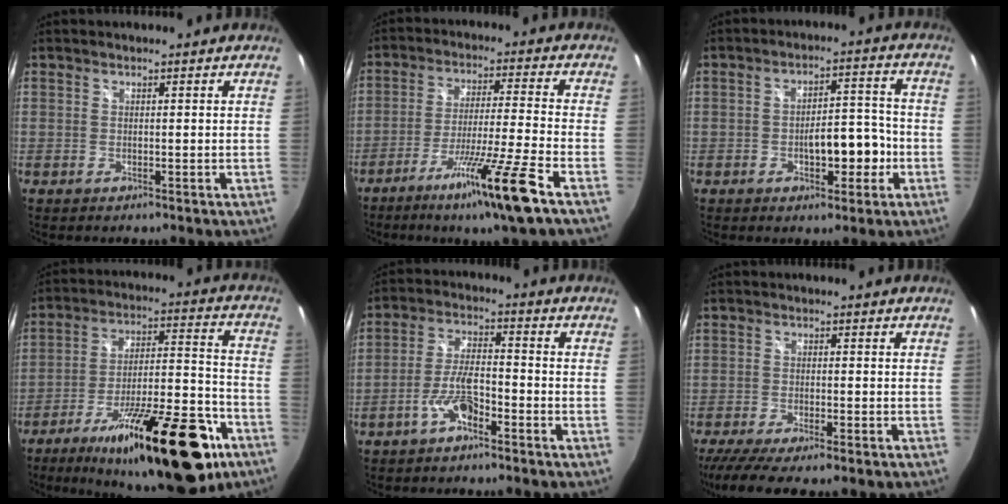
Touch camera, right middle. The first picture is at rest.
{"total": 13.5, "force": [-8.2, -2.1, 10.5], "torque": [-0.199, -0.032, -0.140]}
{"total": 7.4, "force": [-2.4, 3.3, 6.1], "torque": [-0.097, 0.011, -0.025]}
{"total": 27.5, "force": [-16.3, 8.5, 20.4], "torque": [-0.316, -0.014, -0.243]}
{"total": 6.1, "force": [-3.8, 1.8, 4.3], "torque": [-0.097, 0.011, -0.070]}
{"total": 8.6, "force": [-7.0, 0.4, 5.0], "torque": [-0.113, -0.036, -0.117]}